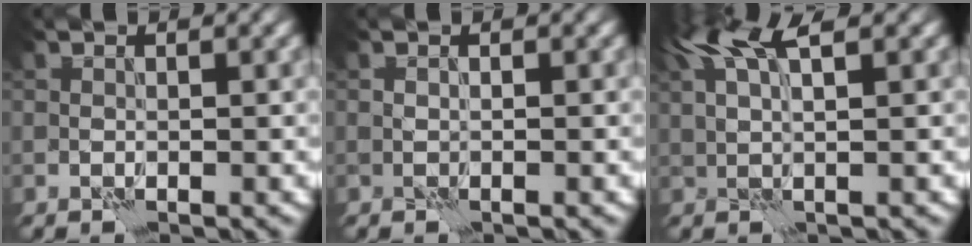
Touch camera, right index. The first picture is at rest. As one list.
[{"total": 0.8, "force": [0.5, -0.5, -0.4], "torque": [0.005, -0.001, 0.012]}, {"total": 4.9, "force": [3.3, 0.7, 3.5], "torque": [-0.066, 0.018, 0.061]}]